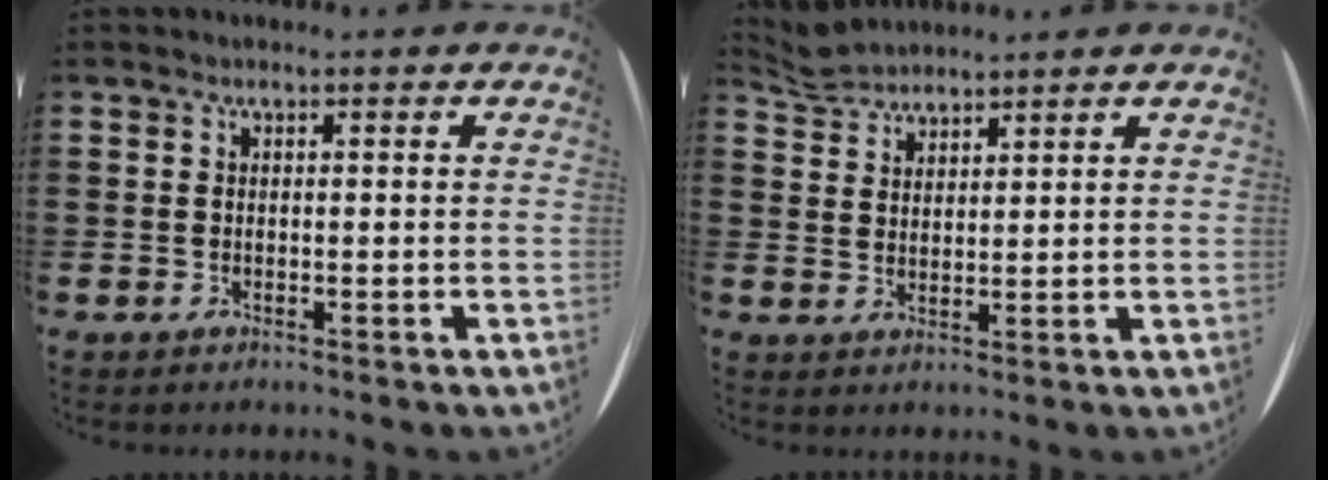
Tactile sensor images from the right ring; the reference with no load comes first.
{"total": 3.2, "force": [3.2, 0.0, -0.4], "torque": [-0.003, -0.011, 0.063]}